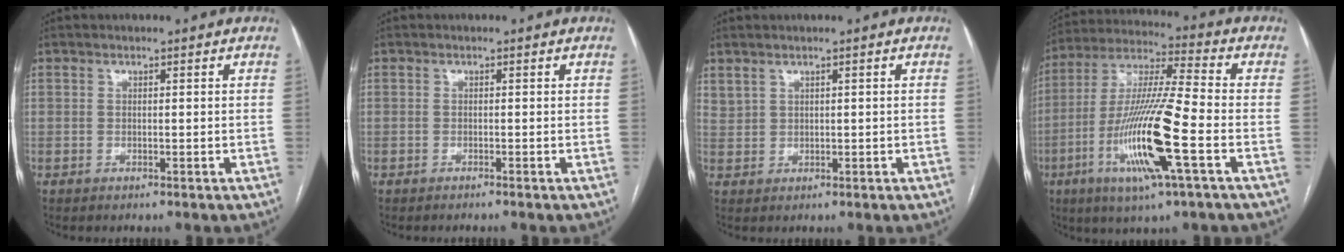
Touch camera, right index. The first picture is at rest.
{"total": 0.6, "force": [-0.5, -0.3, 0.2], "torque": [-0.004, 0.002, -0.012]}
{"total": 1.9, "force": [1.4, 1.0, 0.7], "torque": [-0.020, 0.010, 0.039]}
{"total": 17.2, "force": [-5.6, 0.5, 16.2], "torque": [-0.328, -0.016, -0.107]}